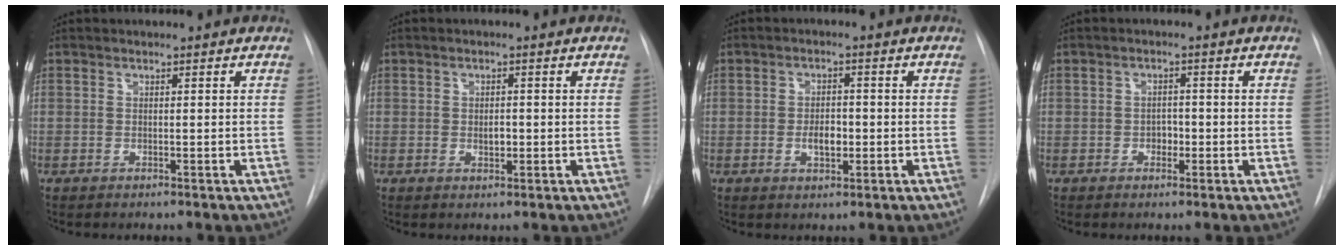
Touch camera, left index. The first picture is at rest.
{"total": 1.8, "force": [-0.2, 0.9, 1.5], "torque": [-0.025, 0.000, -0.001]}
{"total": 3.5, "force": [-0.7, 1.8, 3.0], "torque": [-0.048, 0.002, -0.009]}
{"total": 1.9, "force": [-0.6, 1.4, 1.2], "torque": [-0.014, 0.006, -0.009]}